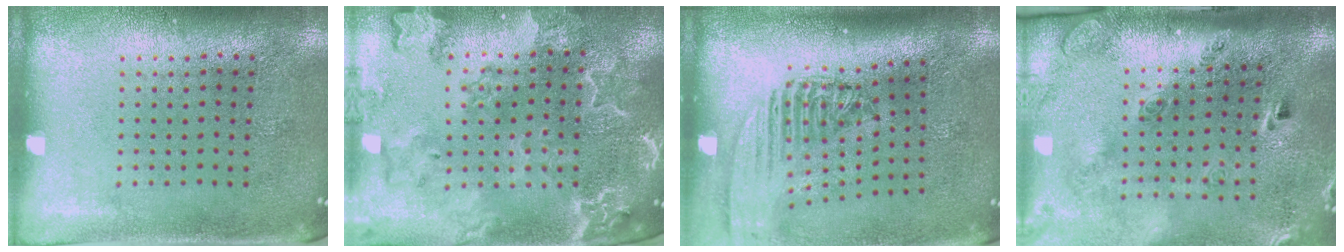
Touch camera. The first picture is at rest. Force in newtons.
{"total": 3.1, "press": 2.8, "slide": 1.3}
{"total": 2.4, "press": 1.8, "slide": 1.5}
{"total": 2.9, "press": 2.0, "slide": 2.1}